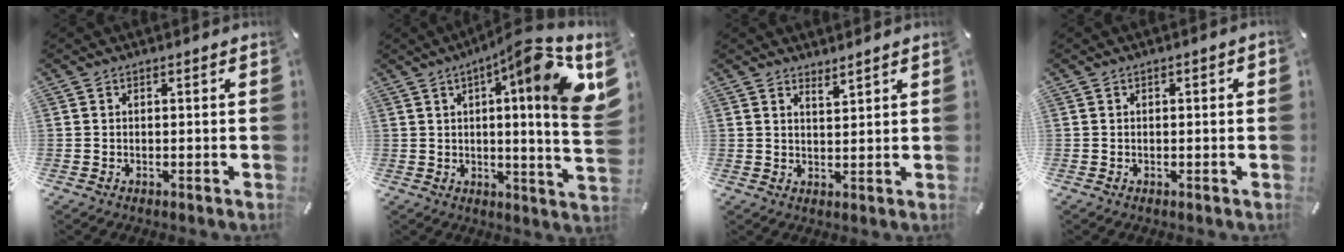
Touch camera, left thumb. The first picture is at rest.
{"total": 17.0, "force": [6.8, 1.9, 15.5], "torque": [-0.216, -0.054, 0.088]}
{"total": 2.4, "force": [2.4, 0.1, 0.2], "torque": [-0.007, -0.010, 0.045]}
{"total": 0.7, "force": [-0.2, 0.2, 0.6], "torque": [-0.011, 0.002, -0.005]}